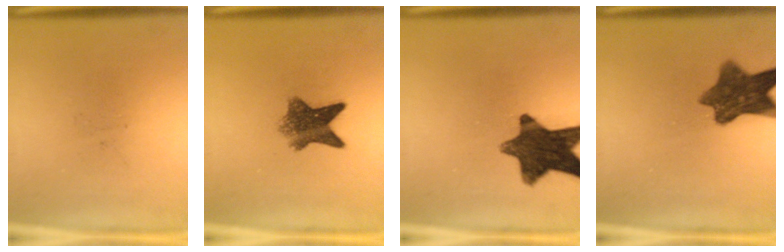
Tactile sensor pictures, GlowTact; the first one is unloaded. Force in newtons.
{"total": 6.5}
{"total": 12.0}
{"total": 9.1}